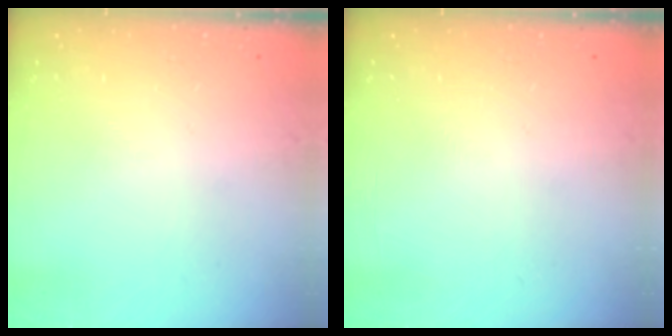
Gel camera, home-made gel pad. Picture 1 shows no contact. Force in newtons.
{"total": 0.0}